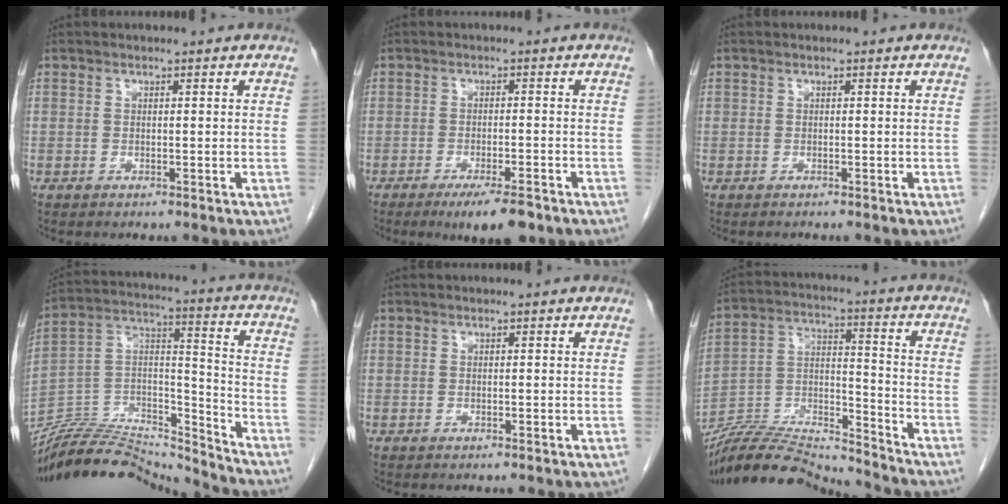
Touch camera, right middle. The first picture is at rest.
{"total": 6.1, "force": [-4.1, 1.1, 4.4], "torque": [-0.065, -0.010, -0.060]}
{"total": 0.5, "force": [-0.4, 0.3, 0.0], "torque": [-0.008, 0.002, -0.009]}
{"total": 20.5, "force": [-19.8, 2.8, 4.8], "torque": [-0.098, 0.032, -0.333]}
{"total": 0.0}
{"total": 15.4, "force": [-15.0, 0.5, 3.6], "torque": [-0.068, 0.018, -0.271]}